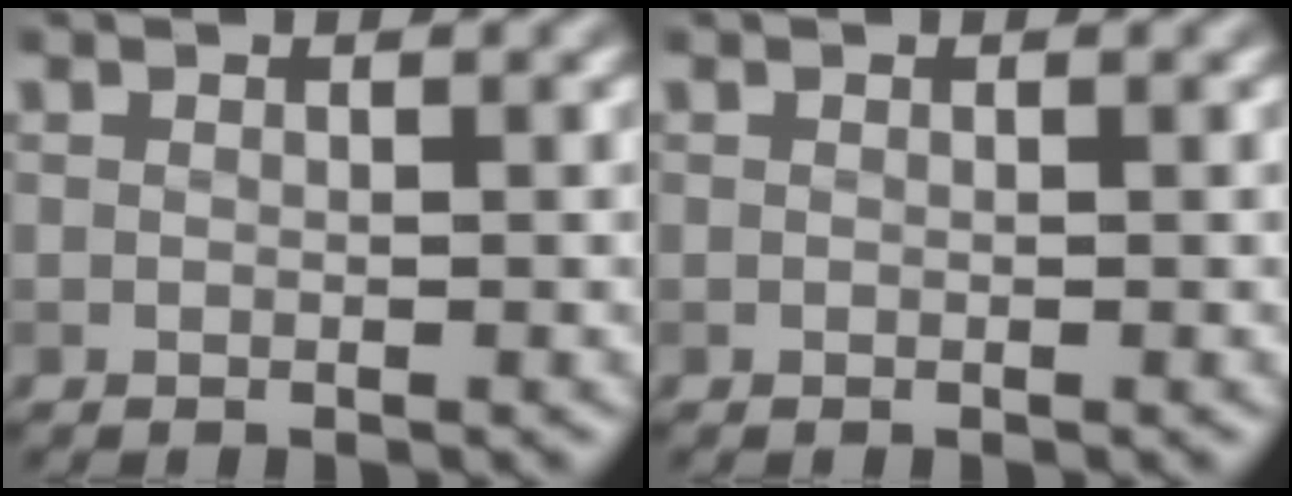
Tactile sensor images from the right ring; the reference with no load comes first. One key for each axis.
{"total": 0.0}